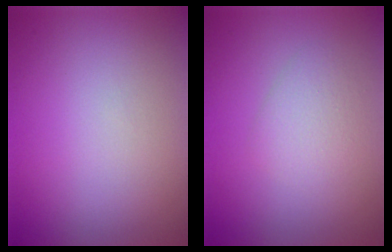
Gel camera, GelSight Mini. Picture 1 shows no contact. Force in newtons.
{"total": 2.0, "press": 2.0, "slide": 0.1}